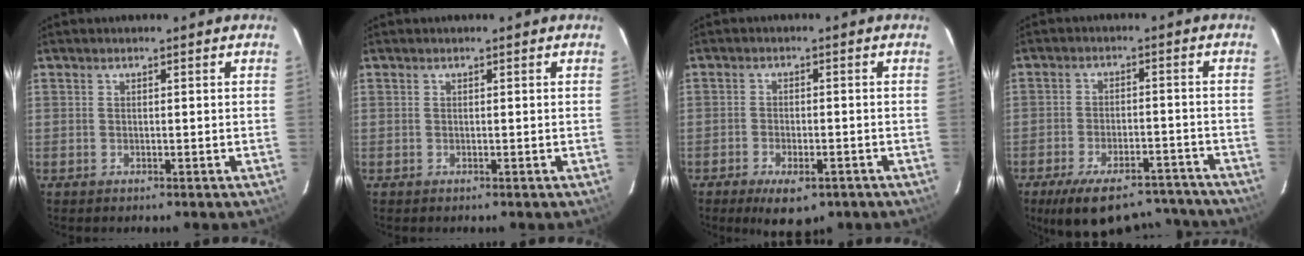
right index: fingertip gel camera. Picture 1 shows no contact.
{"total": 0.0}
{"total": 7.5, "force": [-4.8, 3.2, 4.7], "torque": [-0.098, -0.013, -0.072]}
{"total": 17.8, "force": [-14.5, 7.1, 7.6], "torque": [-0.155, 0.005, -0.188]}